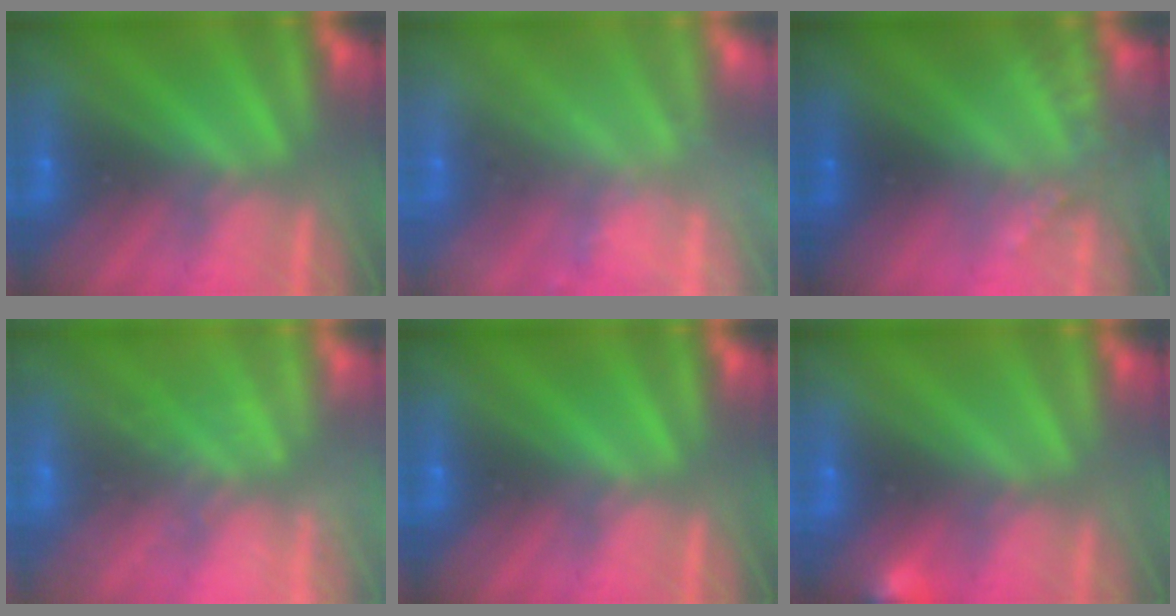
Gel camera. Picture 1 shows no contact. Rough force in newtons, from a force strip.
{"total": 2.4}
{"total": 2.1}
{"total": 1.8}
{"total": 0.0}
{"total": 3.2}